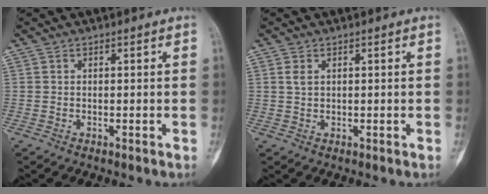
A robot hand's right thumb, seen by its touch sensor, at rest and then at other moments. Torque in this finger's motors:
{"motor_torque": [0.34, 0.05, 0.18, 0.18, 0.07]}